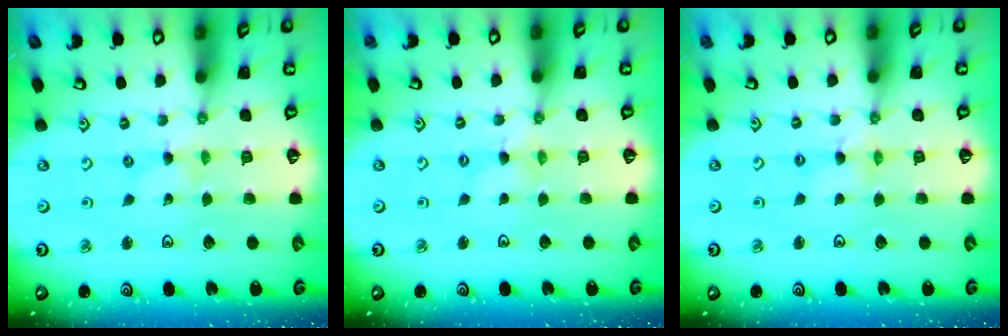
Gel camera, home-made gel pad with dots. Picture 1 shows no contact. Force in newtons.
{"total": 1.2, "press": 1.1, "slide": 0.2}
{"total": 2.0, "press": 2.0, "slide": 0.3}